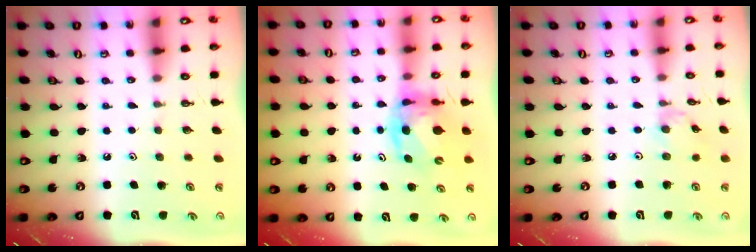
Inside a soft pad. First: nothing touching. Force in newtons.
{"total": 8.1, "press": 8.1, "slide": 1.0}
{"total": 2.6, "press": 2.5, "slide": 0.5}